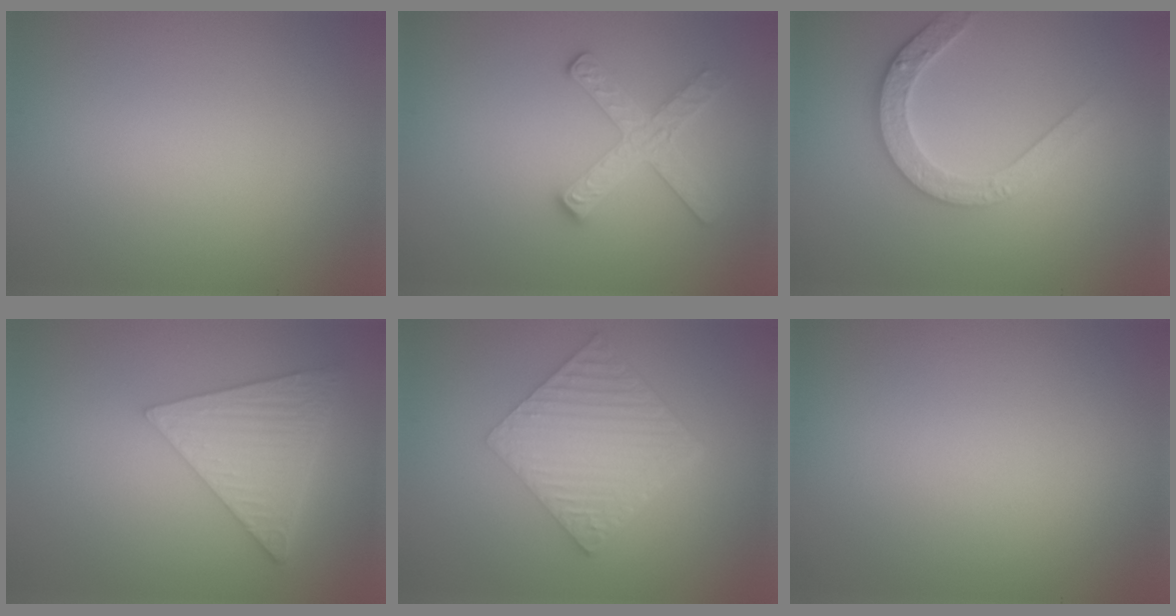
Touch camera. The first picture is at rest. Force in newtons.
{"total": 2.9, "press": 2.9, "slide": 0.4}
{"total": 3.3, "press": 3.1, "slide": 1.2}
{"total": 6.1, "press": 4.6, "slide": 4.0}
{"total": 6.5, "press": 4.4, "slide": 4.7}
{"total": 0.0}